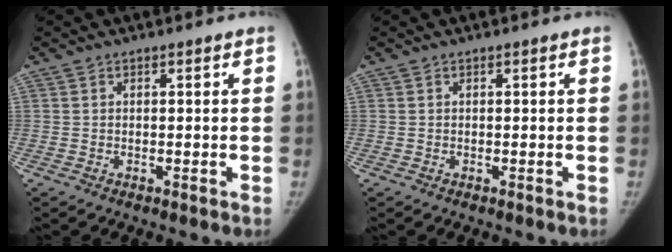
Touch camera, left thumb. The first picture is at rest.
{"total": 0.0}